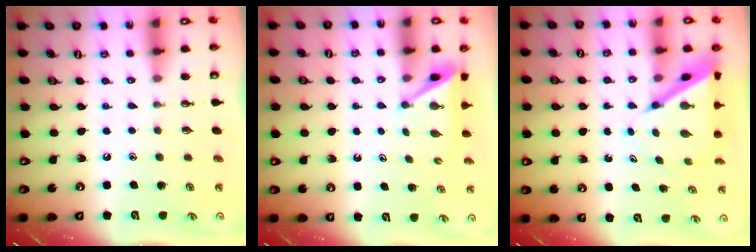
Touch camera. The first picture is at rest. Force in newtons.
{"total": 6.0, "press": 6.0, "slide": 0.2}
{"total": 6.6, "press": 6.6, "slide": 0.4}